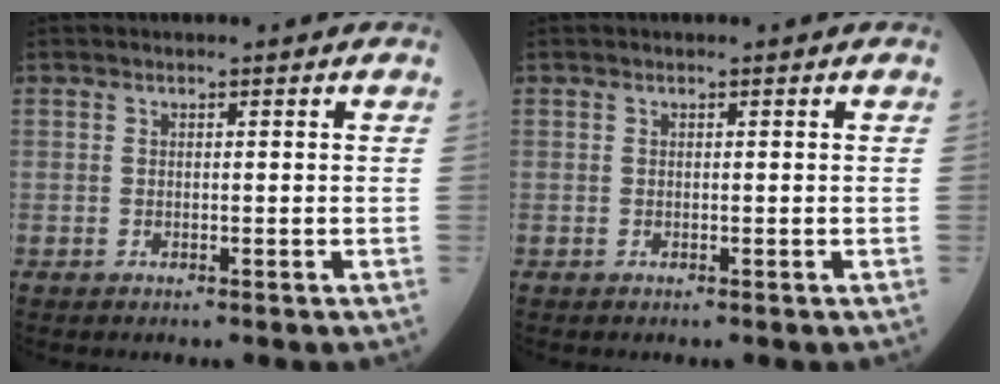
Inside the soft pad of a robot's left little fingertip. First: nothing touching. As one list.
[{"total": 0.0}]